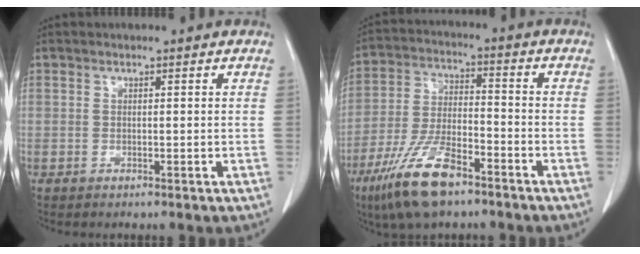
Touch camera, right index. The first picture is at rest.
{"total": 12.4, "force": [-8.0, 3.5, 8.7], "torque": [-0.179, -0.016, -0.147]}